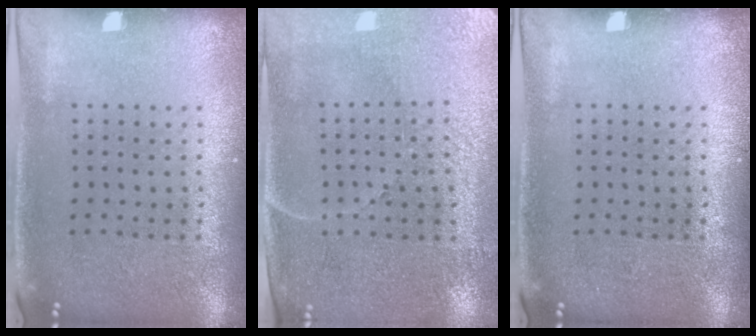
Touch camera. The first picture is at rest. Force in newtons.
{"total": 3.4, "press": 3.1, "slide": 1.4}
{"total": 0.0}